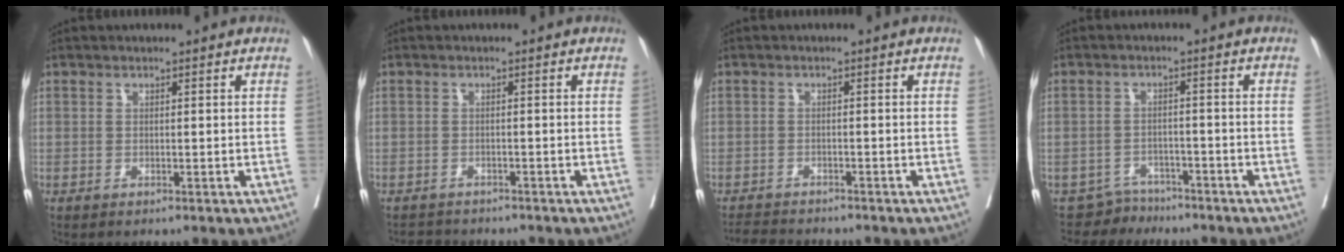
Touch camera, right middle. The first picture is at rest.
{"total": 3.4, "force": [-3.2, 1.0, 0.4], "torque": [-0.007, -0.007, -0.048]}
{"total": 4.5, "force": [-4.4, 0.3, 1.1], "torque": [-0.014, -0.015, -0.071]}
{"total": 3.6, "force": [-3.2, 1.2, -1.2], "torque": [0.021, 0.002, -0.052]}